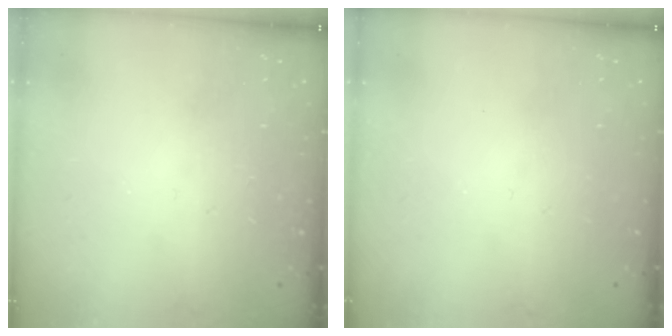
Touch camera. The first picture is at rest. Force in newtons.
{"total": 0.0}